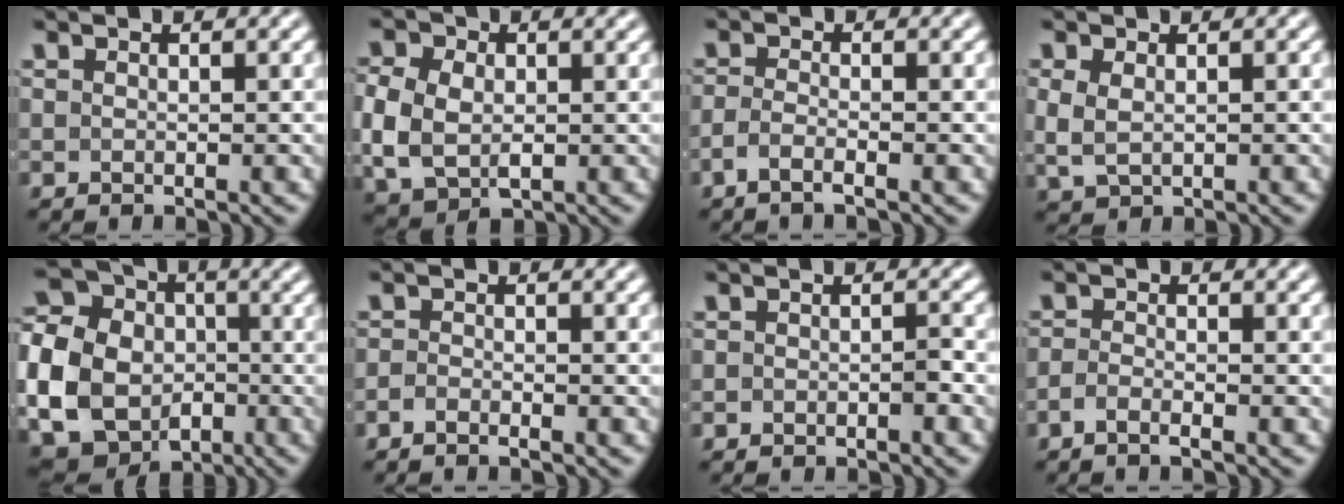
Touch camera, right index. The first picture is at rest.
{"total": 6.8, "force": [-0.4, 5.5, 4.0], "torque": [-0.101, -0.029, 0.008]}
{"total": 1.9, "force": [-1.6, -0.2, 1.1], "torque": [-0.028, -0.010, -0.025]}
{"total": 2.6, "force": [0.4, 1.7, 1.8], "torque": [-0.045, -0.008, 0.020]}
{"total": 15.4, "force": [-1.5, 13.3, 7.5], "torque": [-0.167, -0.052, -0.022]}
{"total": 1.4, "force": [-1.3, -0.4, 0.2], "torque": [-0.003, -0.007, -0.023]}
{"total": 1.0, "force": [-0.9, -0.2, 0.3], "torque": [0.001, -0.002, -0.016]}
{"total": 1.7, "force": [-1.5, -0.4, 0.7], "torque": [-0.014, -0.008, -0.027]}